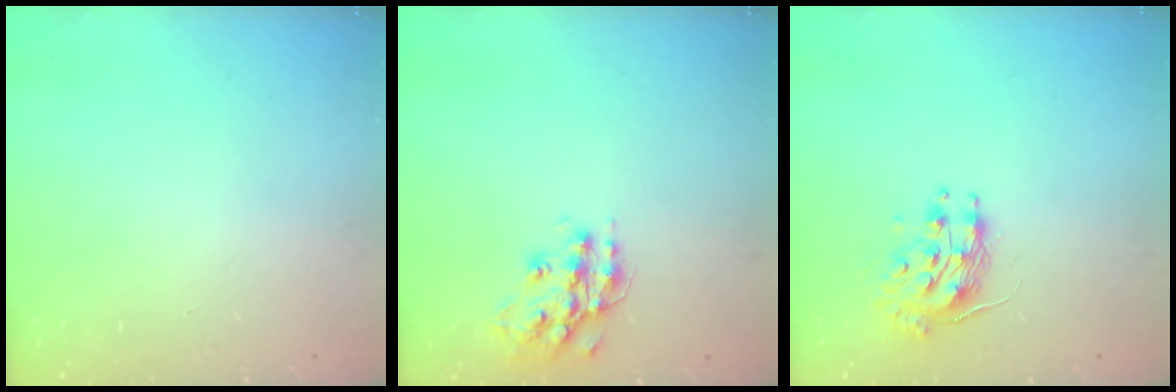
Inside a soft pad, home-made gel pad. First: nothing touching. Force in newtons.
{"total": 14.4, "press": 14.4, "slide": 0.7}
{"total": 9.3, "press": 9.3, "slide": 0.5}